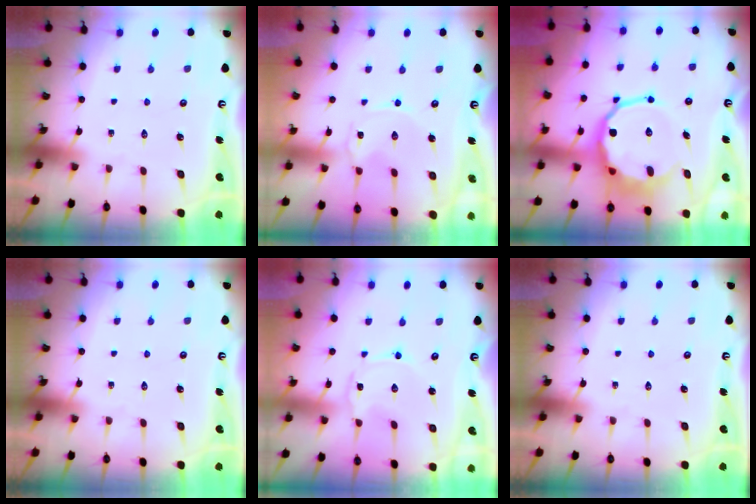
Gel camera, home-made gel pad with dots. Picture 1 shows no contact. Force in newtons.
{"total": 0.0}
{"total": 13.3, "press": 12.8, "slide": 3.8}
{"total": 0.0}
{"total": 0.6, "press": 0.6, "slide": 0.1}
{"total": 0.0}